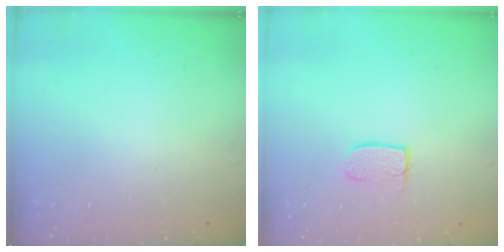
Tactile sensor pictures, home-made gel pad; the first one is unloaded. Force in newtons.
{"total": 7.2, "press": 7.1, "slide": 0.4}